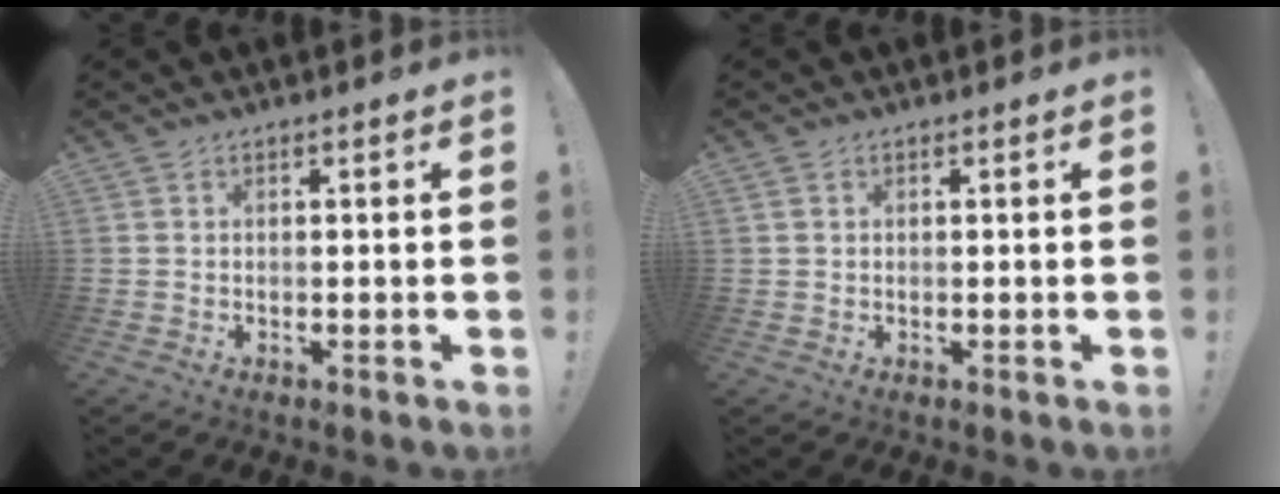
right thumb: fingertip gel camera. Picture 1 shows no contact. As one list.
[{"total": 1.0, "force": [0.5, 0.8, 0.3], "torque": [-0.011, 0.005, 0.011]}]